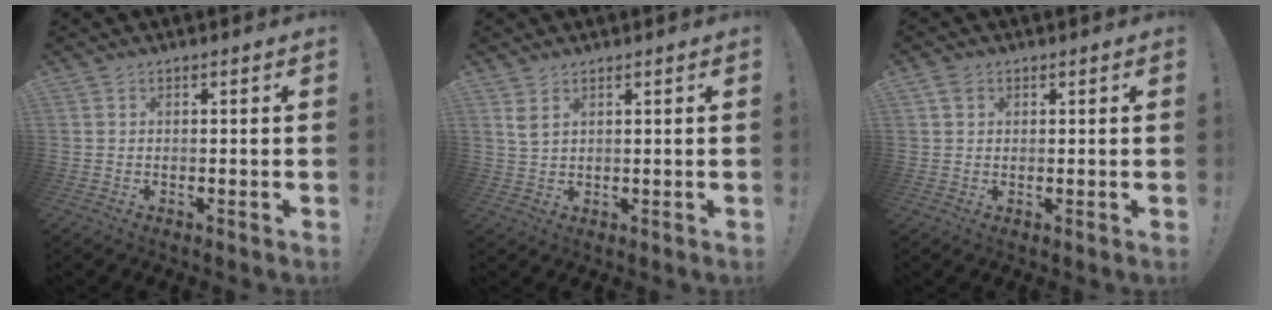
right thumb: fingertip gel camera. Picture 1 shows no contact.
{"total": 2.8, "force": [1.7, 1.1, 1.8], "torque": [-0.032, -0.006, 0.031]}
{"total": 1.9, "force": [1.1, 1.4, 0.6], "torque": [0.003, -0.004, 0.018]}